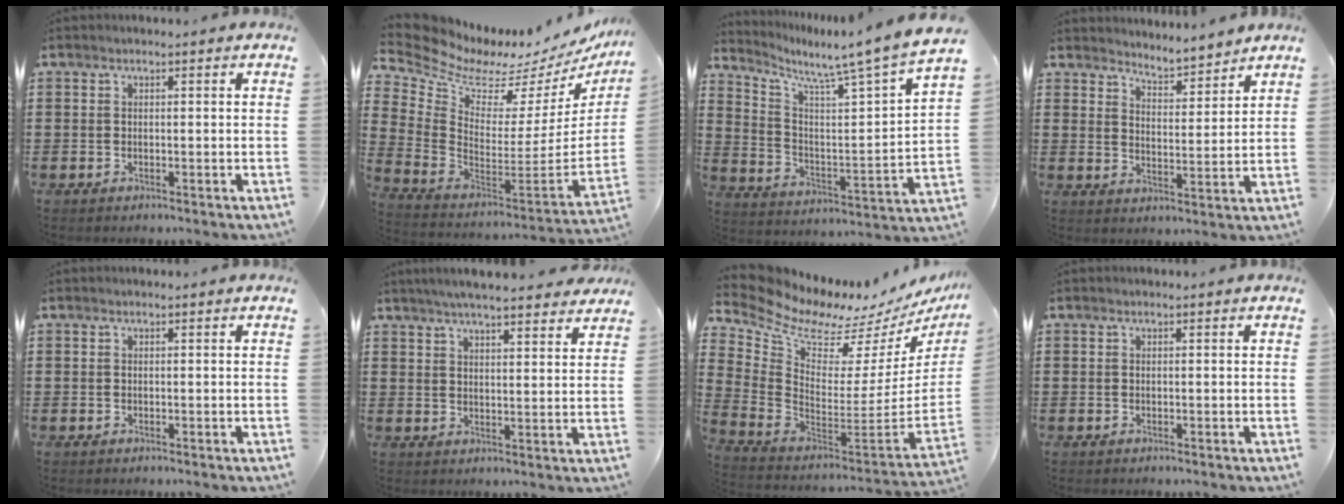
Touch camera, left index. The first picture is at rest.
{"total": 4.7, "force": [4.0, 2.2, 1.1], "torque": [-0.056, -0.057, 0.064]}
{"total": 6.1, "force": [5.3, -0.7, 2.8], "torque": [-0.072, -0.062, 0.075]}
{"total": 4.1, "force": [4.1, -0.3, -0.1], "torque": [-0.016, -0.027, 0.070]}
{"total": 0.0}
{"total": 5.2, "force": [4.9, 0.1, 1.9], "torque": [-0.051, -0.014, 0.087]}
{"total": 6.4, "force": [5.5, 2.4, 2.1], "torque": [-0.083, -0.063, 0.090]}
{"total": 0.0}